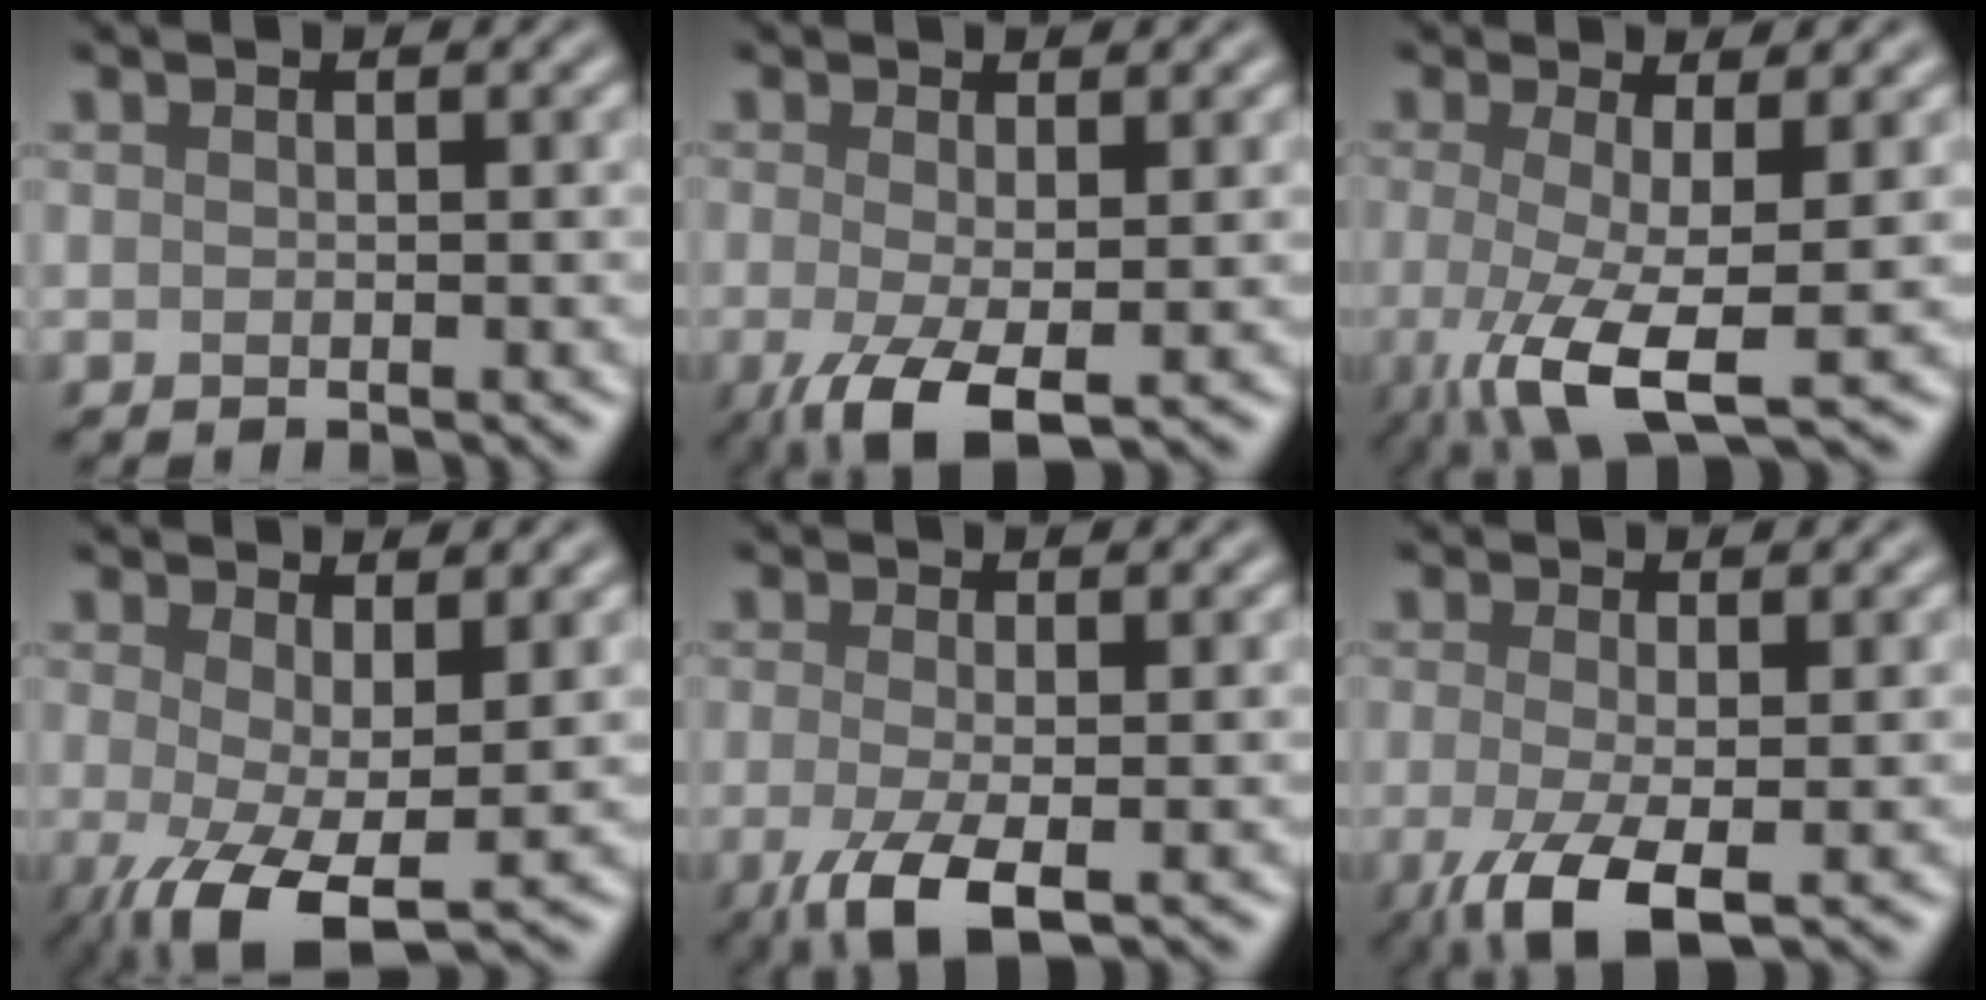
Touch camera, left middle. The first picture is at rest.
{"total": 4.2, "force": [-1.8, 0.8, 3.7], "torque": [-0.082, -0.009, -0.021]}
{"total": 6.6, "force": [-1.9, 1.4, 6.2], "torque": [-0.119, -0.011, -0.024]}
{"total": 5.5, "force": [-1.5, 1.6, 5.0], "torque": [-0.106, -0.008, -0.013]}
{"total": 4.4, "force": [-2.2, 0.9, 3.7], "torque": [-0.079, -0.004, -0.033]}
{"total": 5.0, "force": [-2.4, 1.1, 4.2], "torque": [-0.090, -0.008, -0.035]}